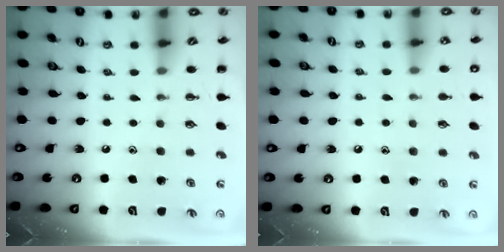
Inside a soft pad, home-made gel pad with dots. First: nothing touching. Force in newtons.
{"total": 6.2, "press": 6.0, "slide": 1.6}